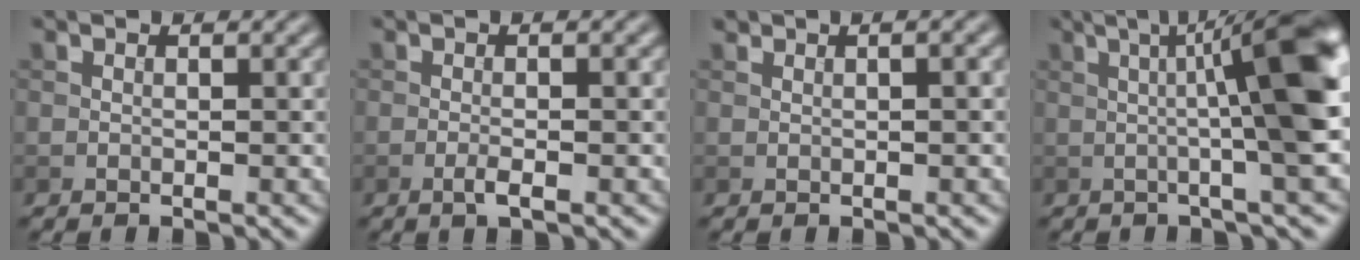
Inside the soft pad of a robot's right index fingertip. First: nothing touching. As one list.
[{"total": 1.9, "force": [-0.6, 0.3, 1.8], "torque": [-0.032, 0.001, -0.016]}, {"total": 2.2, "force": [1.1, 0.7, 1.8], "torque": [-0.019, -0.005, 0.010]}, {"total": 9.4, "force": [0.9, 1.2, 9.3], "torque": [-0.117, 0.015, 0.011]}]